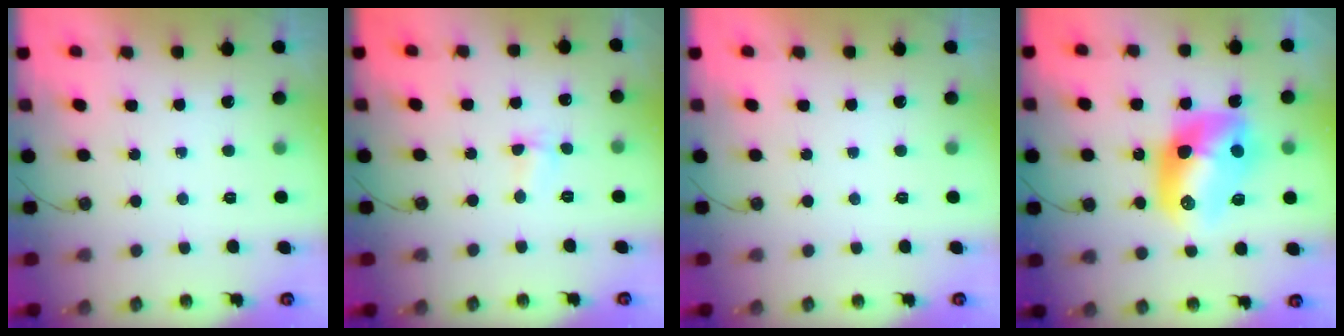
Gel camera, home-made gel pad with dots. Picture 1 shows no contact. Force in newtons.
{"total": 2.6, "press": 2.5, "slide": 0.5}
{"total": 0.0}
{"total": 14.1, "press": 14.1, "slide": 1.0}